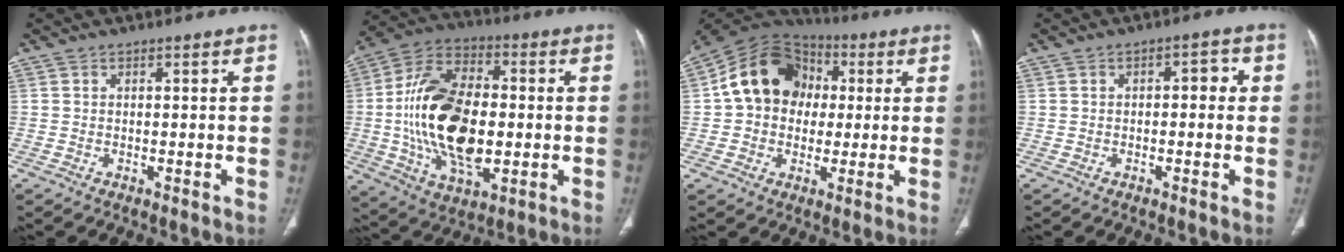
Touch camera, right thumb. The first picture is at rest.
{"total": 22.4, "force": [-1.2, 12.7, 18.4], "torque": [-0.335, 0.009, -0.015]}
{"total": 15.9, "force": [2.0, 12.9, 9.0], "torque": [-0.125, 0.027, 0.024]}
{"total": 3.3, "force": [0.2, 1.8, 2.7], "torque": [-0.018, 0.015, -0.007]}